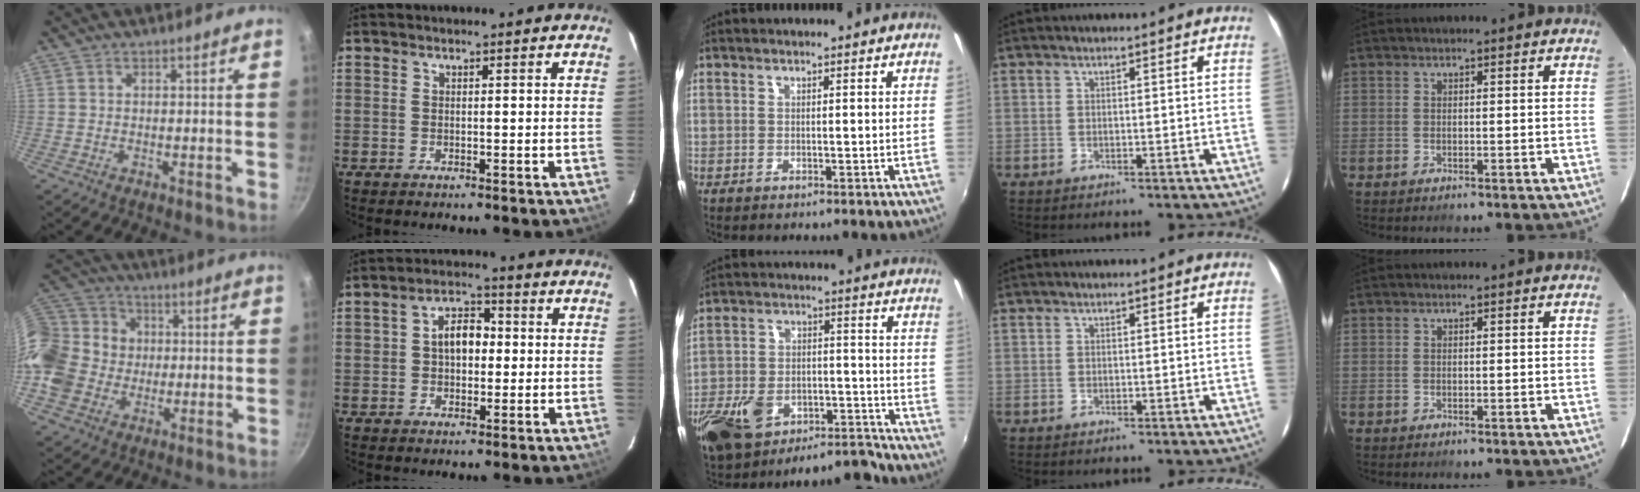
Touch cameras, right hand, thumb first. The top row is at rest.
{"thumb": {"total": 17.5, "force": [-0.8, 15.4, 8.2], "torque": [-0.153, 0.039, -0.016]}, "index": {"total": 6.5, "force": [0.3, 4.3, 4.8], "torque": [-0.080, 0.023, 0.010]}, "middle": {"total": 16.0, "force": [-11.4, 7.7, 8.3], "torque": [-0.179, -0.004, -0.182]}}